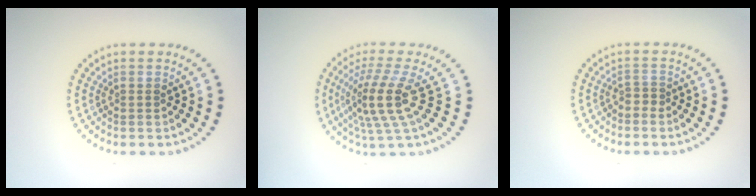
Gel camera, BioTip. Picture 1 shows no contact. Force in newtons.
{"total": 4.7, "press": 3.6, "slide": 3.1}
{"total": 0.8, "press": 0.4, "slide": 0.7}